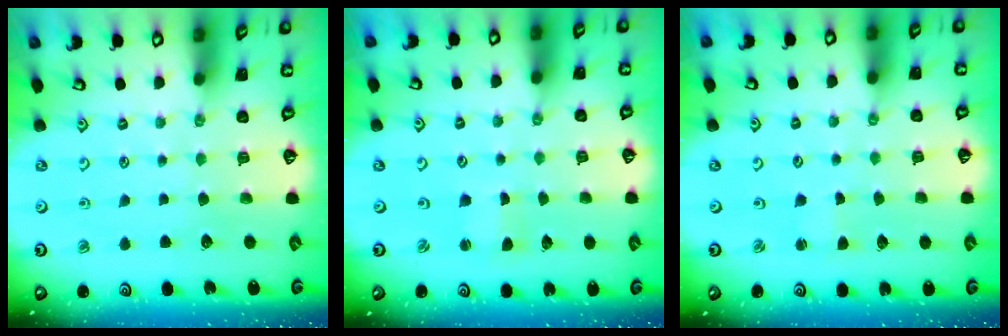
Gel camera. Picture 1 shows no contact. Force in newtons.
{"total": 0.8, "press": 0.8, "slide": 0.1}
{"total": 1.6, "press": 1.6, "slide": 0.3}